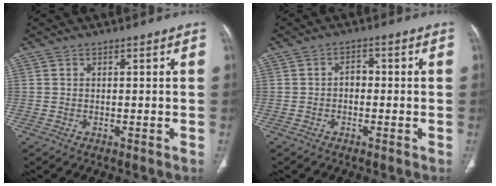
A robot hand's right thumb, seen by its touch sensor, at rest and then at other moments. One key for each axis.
{"total": 2.4, "fx": -0.5, "fy": 1.7, "fz": 1.6, "tx": -0.015, "ty": 0.012, "tz": -0.014}